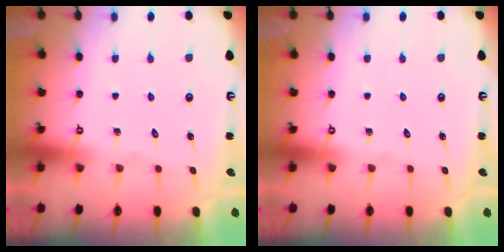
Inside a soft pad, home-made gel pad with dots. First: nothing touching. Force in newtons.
{"total": 0.0}